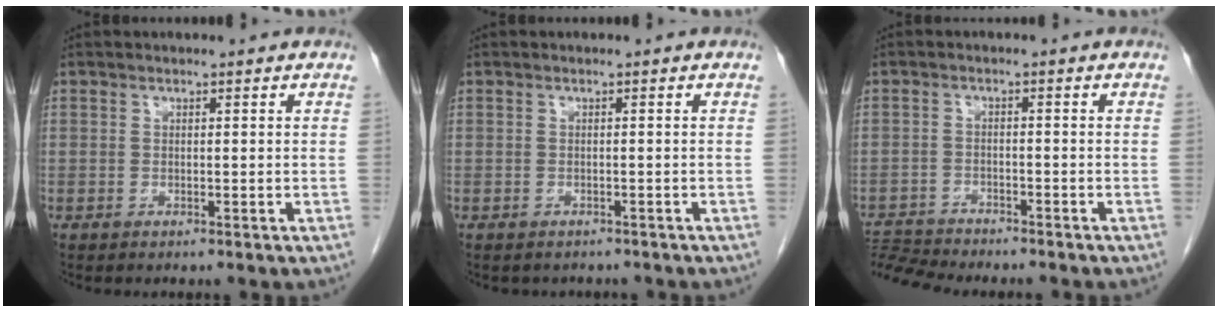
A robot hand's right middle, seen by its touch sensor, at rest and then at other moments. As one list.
[{"total": 2.7, "force": [-2.3, 1.3, 0.4], "torque": [-0.009, 0.002, -0.026]}, {"total": 6.6, "force": [-6.6, 0.0, 0.6], "torque": [-0.010, -0.001, -0.111]}]